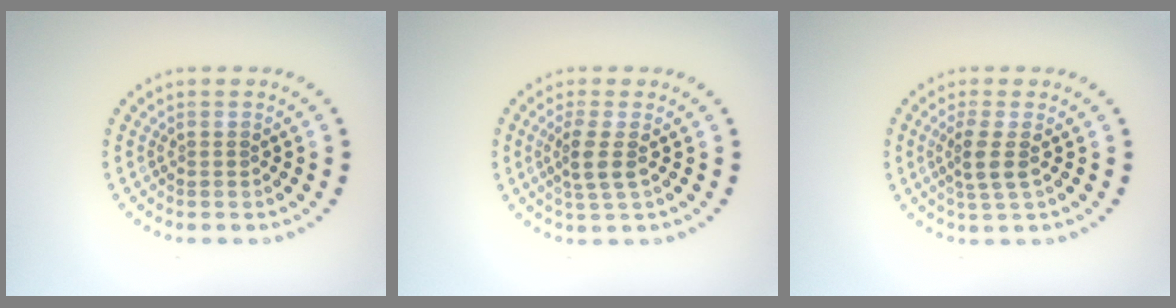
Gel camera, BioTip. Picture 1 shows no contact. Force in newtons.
{"total": 2.4, "press": 1.9, "slide": 1.5}
{"total": 2.4, "press": 1.9, "slide": 1.5}